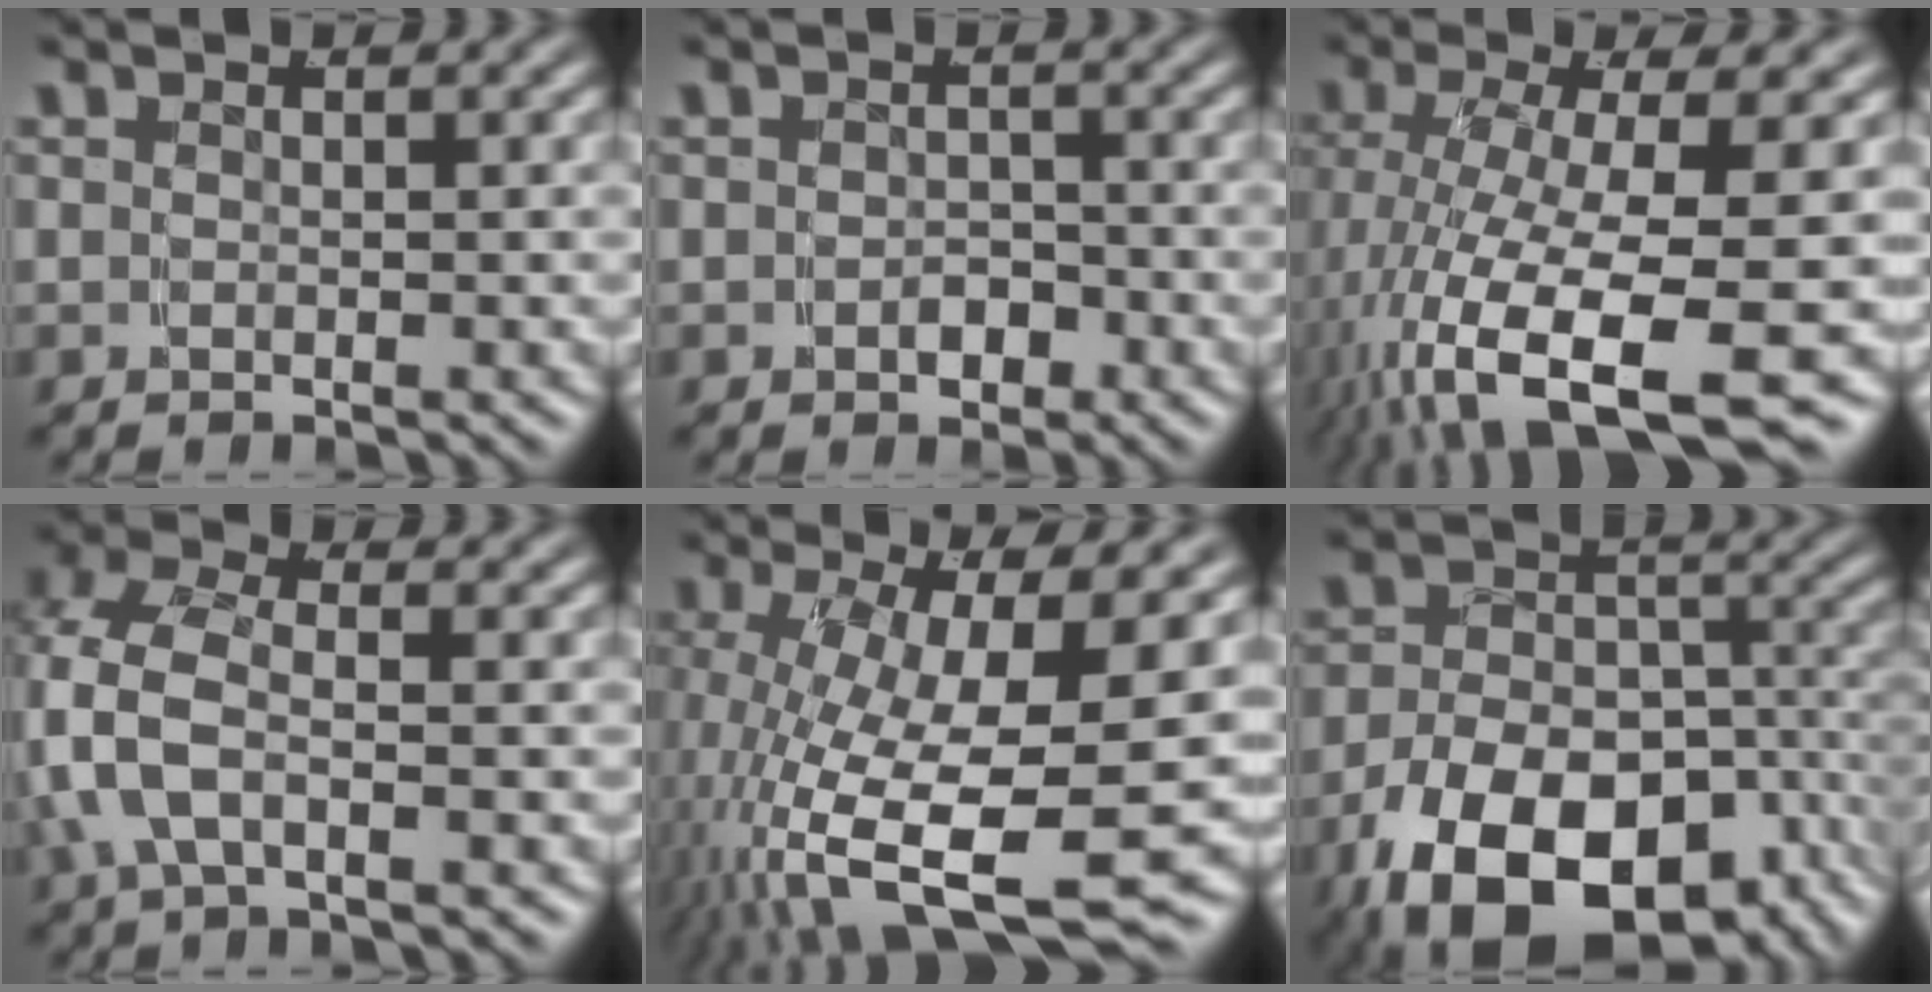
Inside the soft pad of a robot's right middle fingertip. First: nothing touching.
{"total": 1.8, "force": [-1.0, 1.4, 0.5], "torque": [0.001, -0.003, -0.015]}
{"total": 10.4, "force": [-3.3, 4.2, 8.9], "torque": [-0.171, -0.037, -0.027]}
{"total": 6.0, "force": [0.1, 4.6, 3.9], "torque": [-0.112, -0.010, -0.004]}
{"total": 13.1, "force": [-4.6, 6.1, 10.6], "torque": [-0.201, -0.051, -0.043]}
{"total": 14.3, "force": [-7.5, 8.1, 9.2], "torque": [-0.142, -0.037, -0.100]}